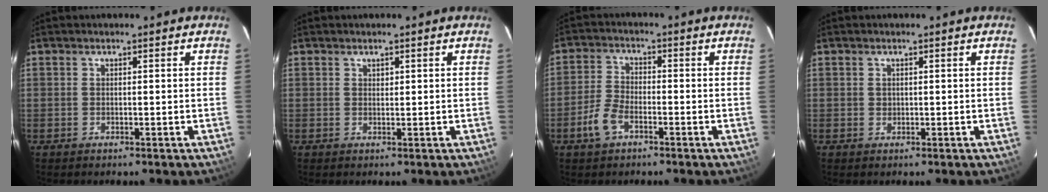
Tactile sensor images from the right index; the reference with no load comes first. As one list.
[{"total": 0.6, "force": [0.5, 0.4, 0.1], "torque": [-0.002, 0.002, 0.009]}, {"total": 5.6, "force": [-3.1, 2.8, 3.7], "torque": [-0.088, 0.004, -0.059]}, {"total": 0.5, "force": [0.2, 0.4, 0.1], "torque": [-0.001, 0.003, 0.005]}]